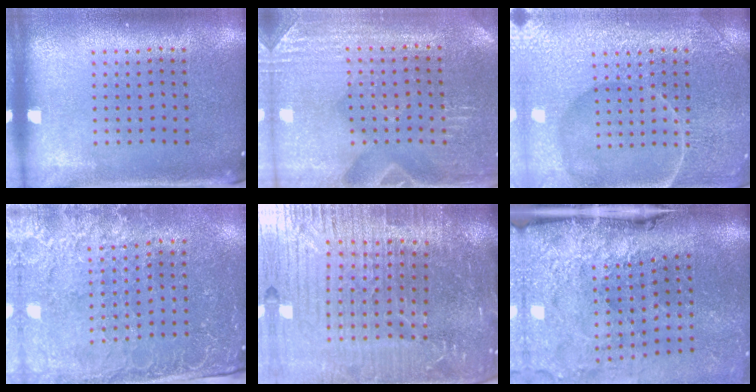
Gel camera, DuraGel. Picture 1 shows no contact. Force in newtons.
{"total": 3.0, "press": 2.9, "slide": 0.2}
{"total": 4.7, "press": 4.7, "slide": 0.6}
{"total": 2.9, "press": 2.8, "slide": 0.8}
{"total": 6.9, "press": 6.0, "slide": 3.5}
{"total": 4.9, "press": 3.8, "slide": 3.0}